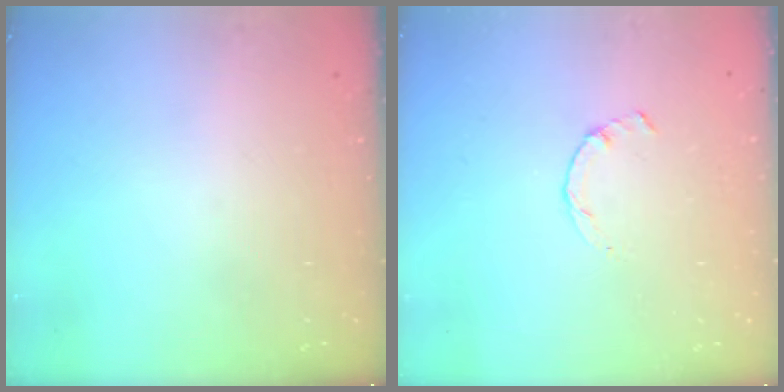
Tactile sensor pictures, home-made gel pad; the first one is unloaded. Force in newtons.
{"total": 0.8, "press": 0.7, "slide": 0.2}